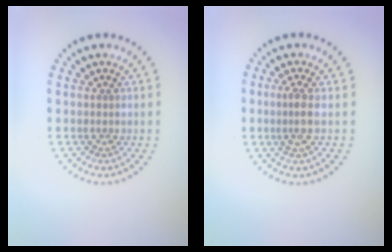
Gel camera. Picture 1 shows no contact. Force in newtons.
{"total": 1.9, "press": 1.6, "slide": 1.0}